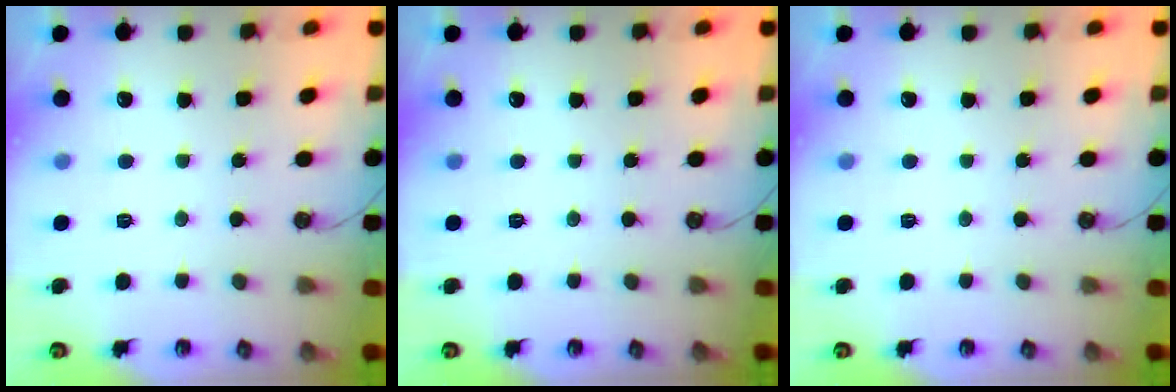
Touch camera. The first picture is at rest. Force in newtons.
{"total": 0.0}
{"total": 0.0}